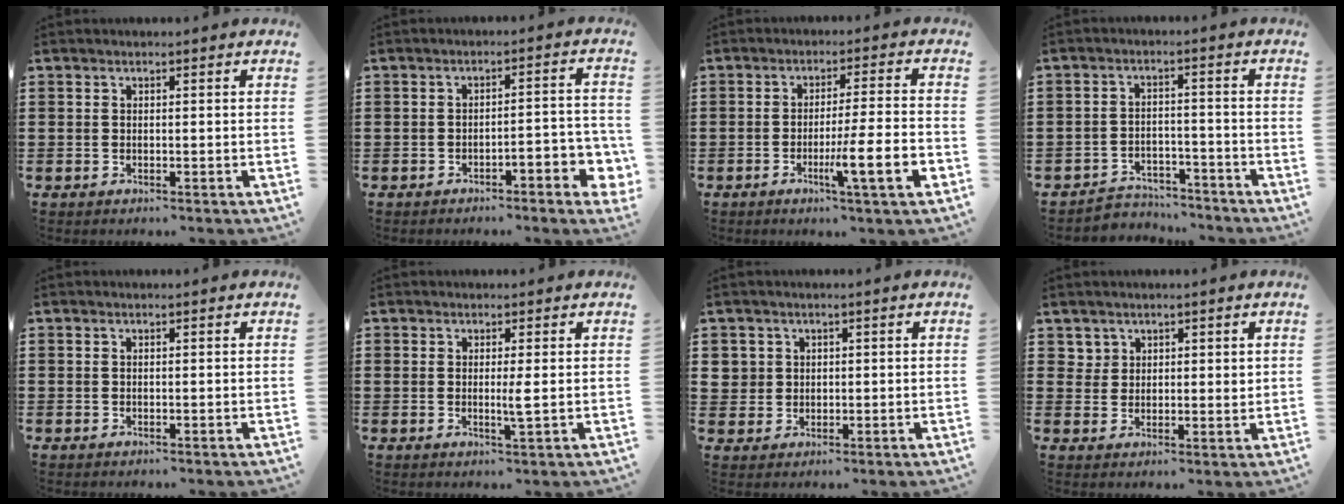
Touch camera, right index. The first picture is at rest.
{"total": 3.7, "force": [-2.5, 0.6, 2.6], "torque": [-0.043, 0.002, -0.048]}
{"total": 8.4, "force": [-3.2, 0.1, 7.7], "torque": [-0.121, -0.007, -0.053]}
{"total": 3.8, "force": [-3.7, 1.0, -0.1], "torque": [-0.007, 0.003, -0.078]}
{"total": 0.0}
{"total": 2.1, "force": [0.0, -0.1, 2.1], "torque": [-0.041, -0.006, -0.002]}
{"total": 2.7, "force": [0.8, 2.5, 0.2], "torque": [-0.017, 0.011, 0.013]}
{"total": 3.0, "force": [2.0, 2.1, 0.5], "torque": [-0.012, 0.006, 0.038]}